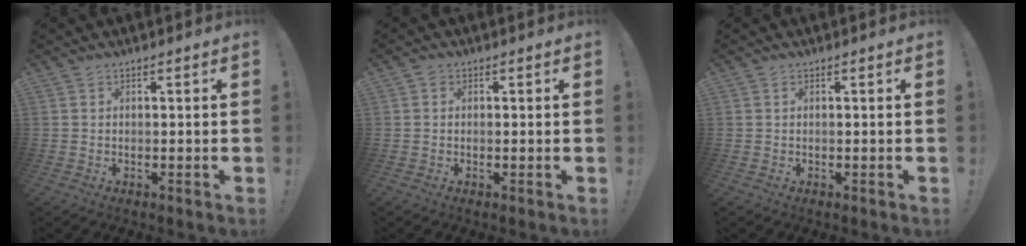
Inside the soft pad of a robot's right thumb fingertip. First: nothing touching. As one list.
[{"total": 0.9, "force": [0.0, 0.9, 0.1], "torque": [-0.003, 0.004, 0.000]}, {"total": 0.0}]